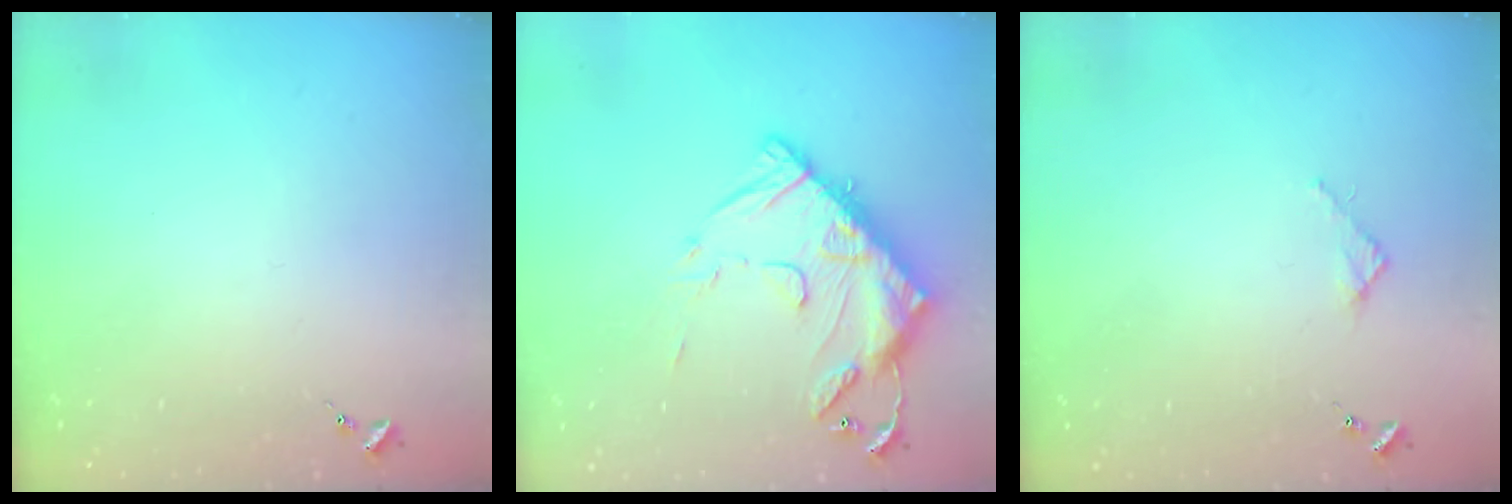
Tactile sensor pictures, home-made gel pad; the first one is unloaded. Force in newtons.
{"total": 16.8, "press": 16.7, "slide": 1.2}
{"total": 2.4, "press": 2.3, "slide": 0.3}